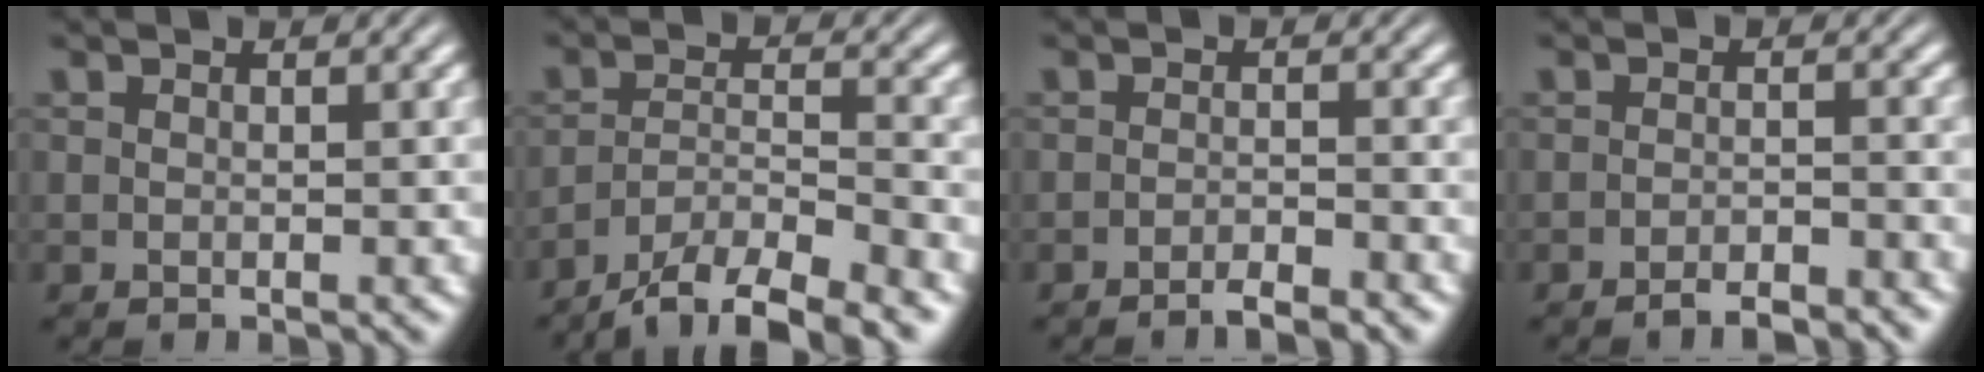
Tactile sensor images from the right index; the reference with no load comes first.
{"total": 7.2, "force": [-5.1, 3.1, 4.1], "torque": [-0.055, -0.018, -0.079]}
{"total": 2.2, "force": [-2.1, -0.5, 0.6], "torque": [-0.001, -0.003, -0.037]}
{"total": 3.0, "force": [-2.9, -0.2, 0.5], "torque": [0.004, -0.001, -0.049]}